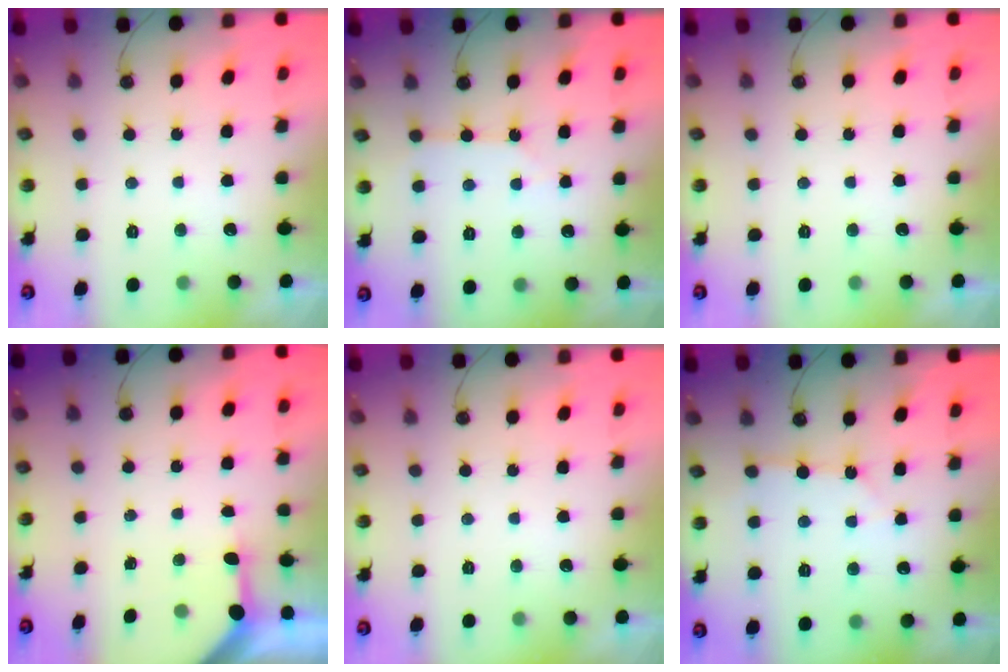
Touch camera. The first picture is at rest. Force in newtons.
{"total": 2.5, "press": 2.5, "slide": 0.2}
{"total": 0.0}
{"total": 3.3, "press": 3.3, "slide": 0.4}
{"total": 0.0}
{"total": 3.2, "press": 3.1, "slide": 0.4}